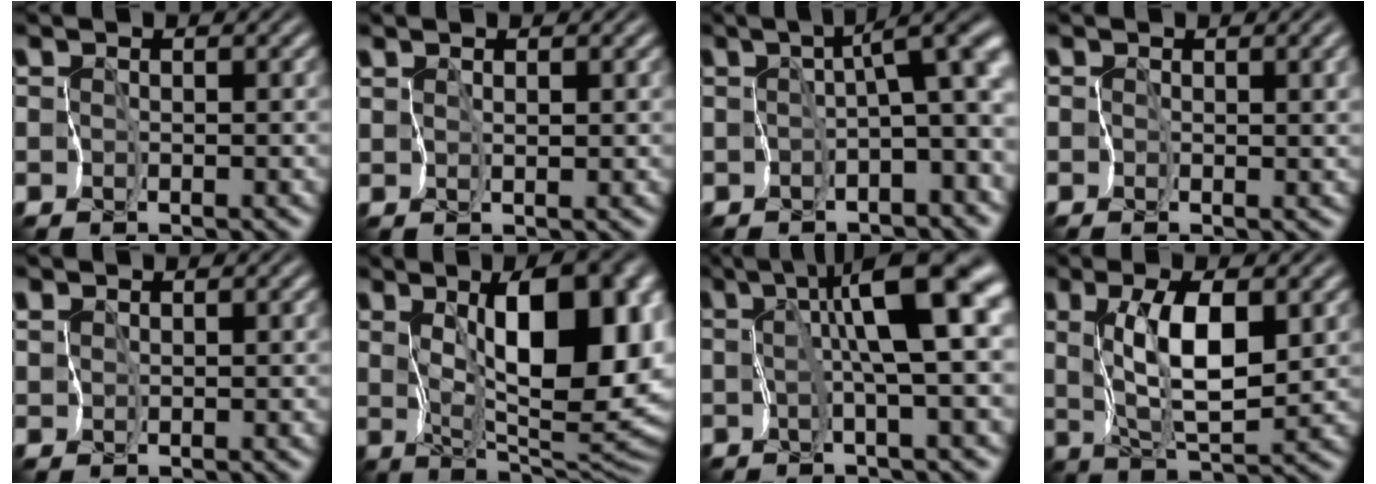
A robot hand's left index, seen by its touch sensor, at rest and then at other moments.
{"total": 0.7, "force": [0.7, 0.0, 0.2], "torque": [-0.001, -0.002, 0.021]}
{"total": 7.4, "force": [-1.2, 2.4, 6.8], "torque": [-0.096, 0.004, -0.023]}
{"total": 2.7, "force": [0.2, 1.4, 2.3], "torque": [-0.023, -0.009, 0.008]}
{"total": 0.6, "force": [0.6, 0.3, -0.1], "torque": [0.006, -0.003, 0.016]}
{"total": 12.4, "force": [3.5, 4.6, 10.9], "torque": [-0.147, 0.000, 0.066]}
{"total": 9.4, "force": [1.8, 1.4, 9.1], "torque": [-0.140, 0.028, 0.022]}
{"total": 5.4, "force": [2.1, 1.5, 4.8], "torque": [-0.095, 0.002, 0.050]}